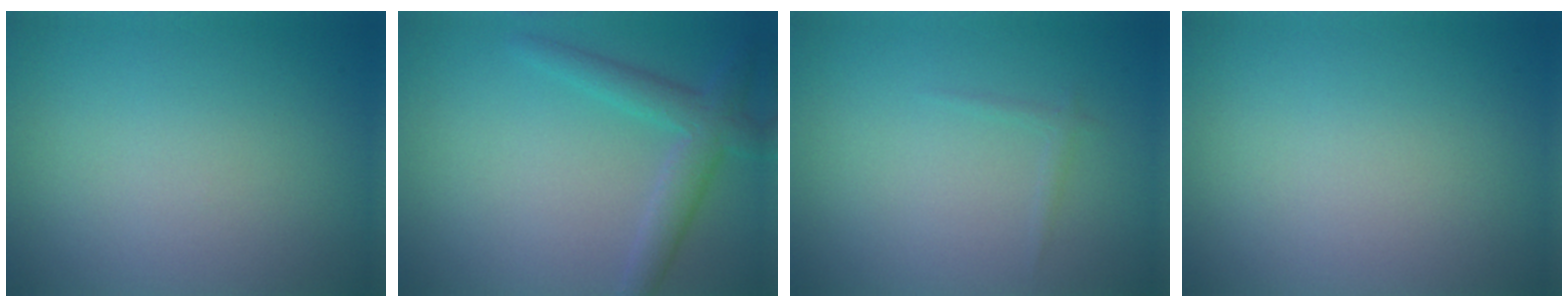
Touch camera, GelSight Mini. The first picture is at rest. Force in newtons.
{"total": 3.2, "press": 3.2, "slide": 0.1}
{"total": 0.6, "press": 0.6, "slide": 0.0}
{"total": 0.0}